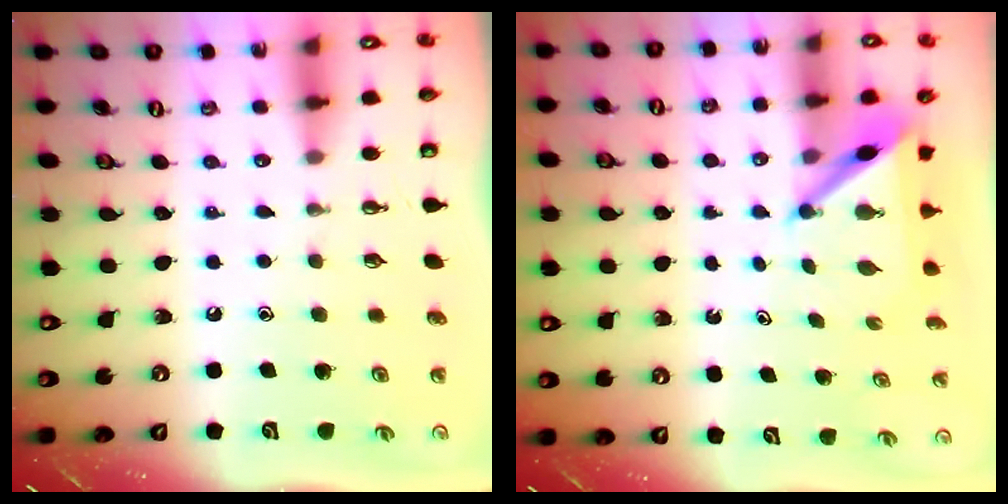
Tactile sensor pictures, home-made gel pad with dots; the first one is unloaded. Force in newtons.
{"total": 4.1, "press": 4.1, "slide": 0.4}